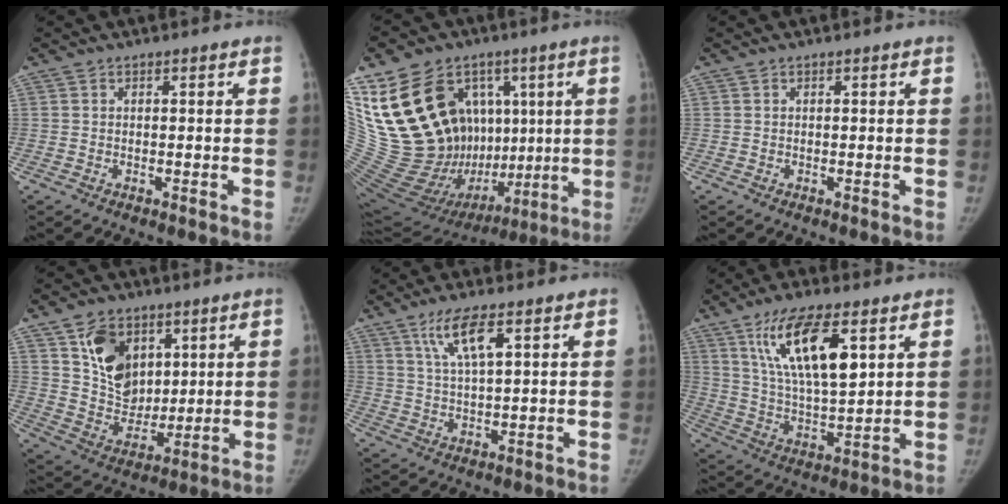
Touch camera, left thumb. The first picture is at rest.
{"total": 31.0, "force": [6.5, 21.4, 21.5], "torque": [-0.348, 0.021, 0.143]}
{"total": 0.0}
{"total": 13.3, "force": [5.7, 9.7, 7.1], "torque": [-0.084, -0.036, 0.115]}
{"total": 7.4, "force": [3.7, 1.7, 6.2], "torque": [-0.120, -0.014, 0.077]}
{"total": 16.1, "force": [7.3, 5.6, 13.2], "torque": [-0.221, -0.031, 0.138]}